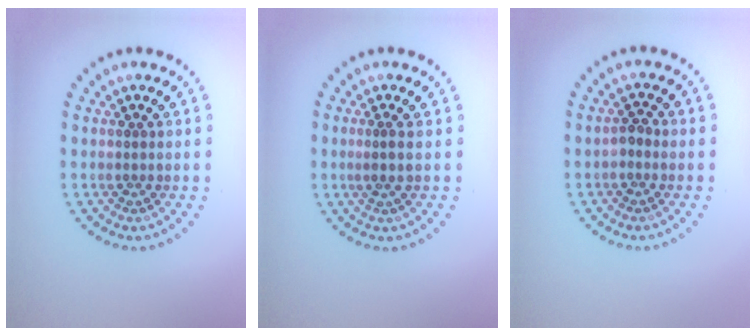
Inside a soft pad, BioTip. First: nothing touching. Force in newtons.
{"total": 0.9, "press": 0.7, "slide": 0.6}
{"total": 0.9, "press": 0.9, "slide": 0.3}